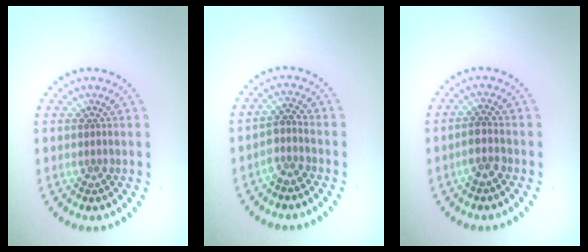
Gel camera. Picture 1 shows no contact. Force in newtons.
{"total": 1.8, "press": 1.4, "slide": 1.2}
{"total": 1.7, "press": 1.4, "slide": 0.9}